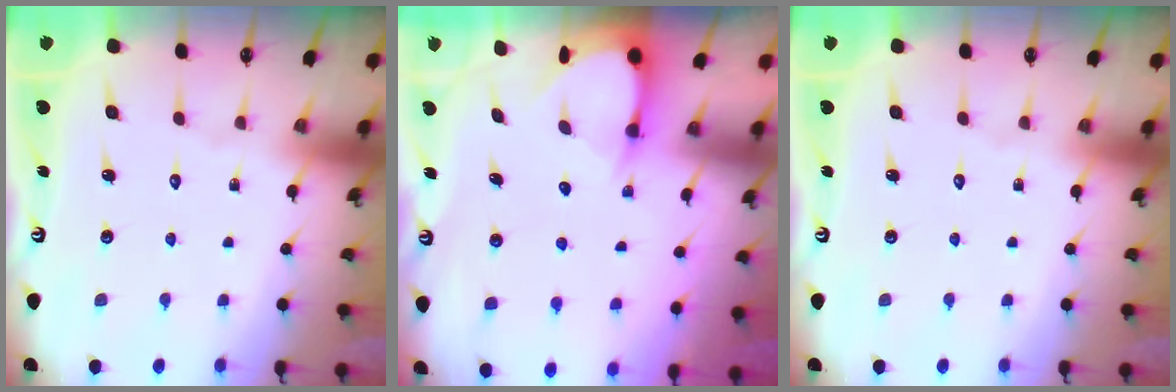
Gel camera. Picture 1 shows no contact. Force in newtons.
{"total": 3.6, "press": 3.5, "slide": 0.3}
{"total": 0.0}